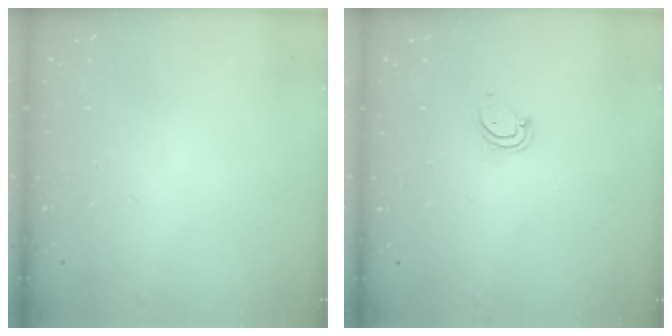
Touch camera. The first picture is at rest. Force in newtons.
{"total": 3.6, "press": 3.6, "slide": 0.2}